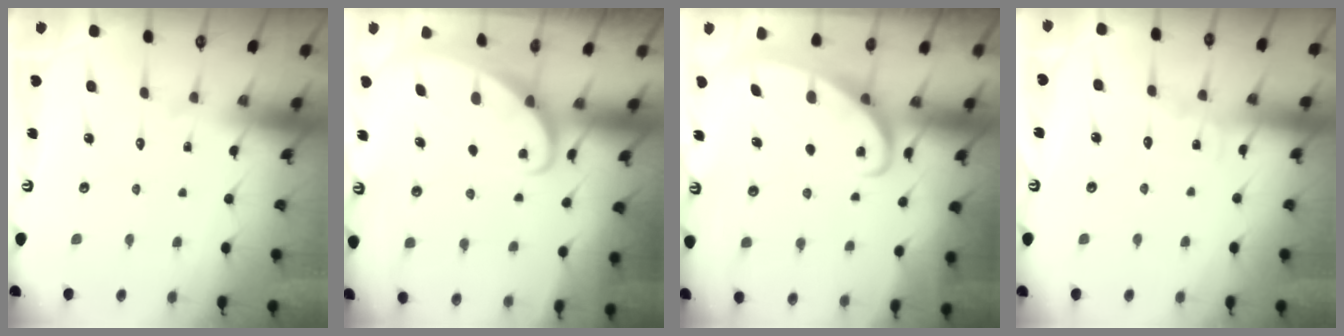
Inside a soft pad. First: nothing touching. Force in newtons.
{"total": 1.8, "press": 1.8, "slide": 0.1}
{"total": 2.6, "press": 2.6, "slide": 0.3}
{"total": 6.1, "press": 6.1, "slide": 0.4}